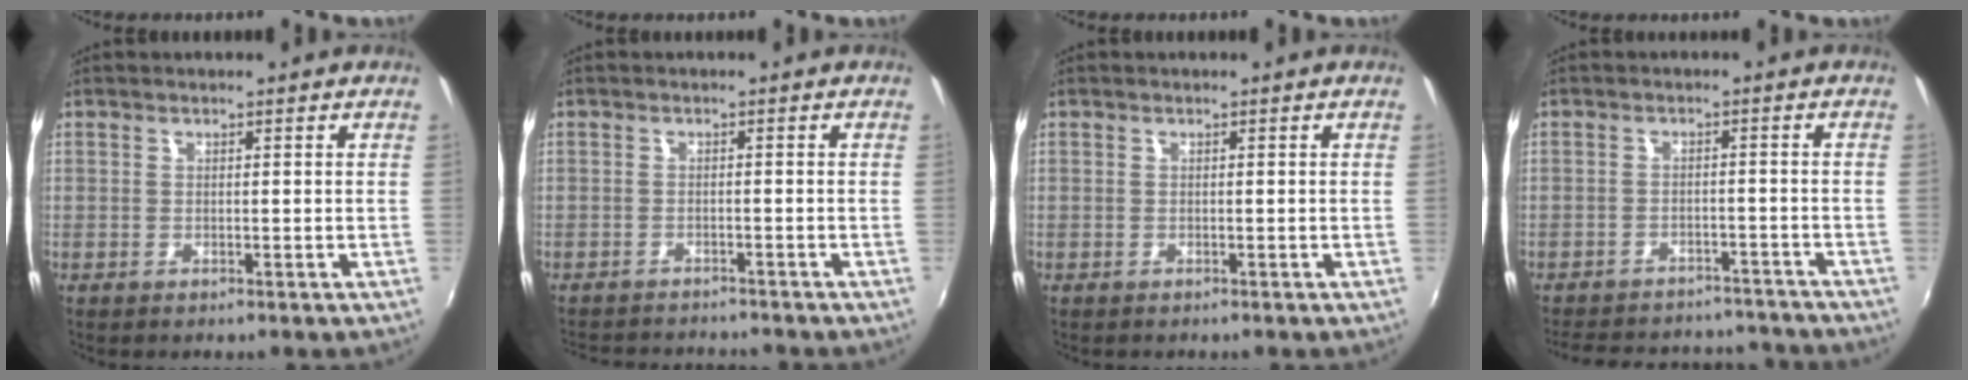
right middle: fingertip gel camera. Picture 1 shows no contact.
{"total": 7.7, "force": [-7.3, 1.2, 2.1], "torque": [-0.057, -0.010, -0.109]}
{"total": 0.0}
{"total": 18.4, "force": [-16.1, 6.4, 6.1], "torque": [-0.136, 0.023, -0.203]}